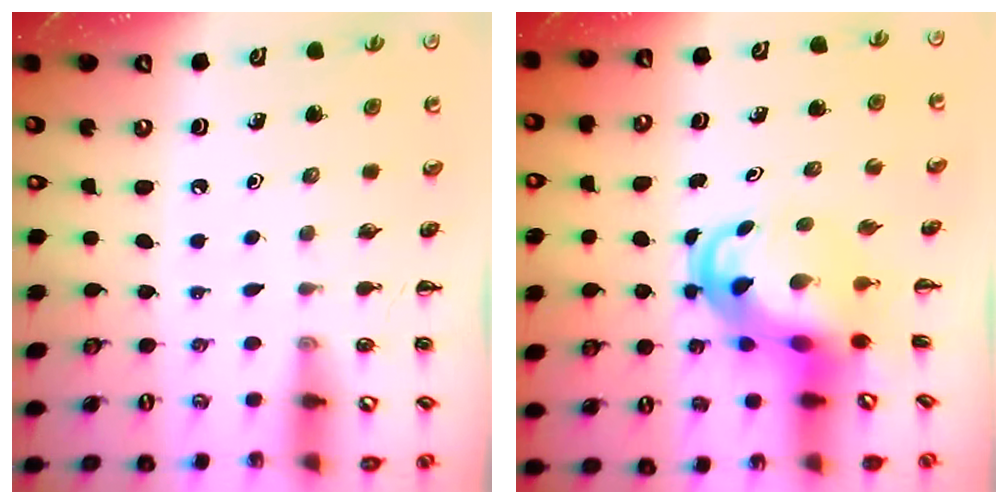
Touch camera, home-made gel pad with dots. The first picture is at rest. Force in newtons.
{"total": 5.7, "press": 5.4, "slide": 1.8}